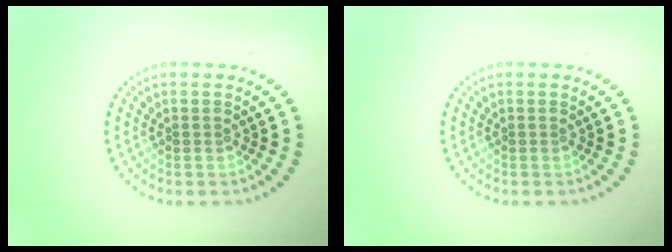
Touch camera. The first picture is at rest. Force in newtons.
{"total": 0.0}